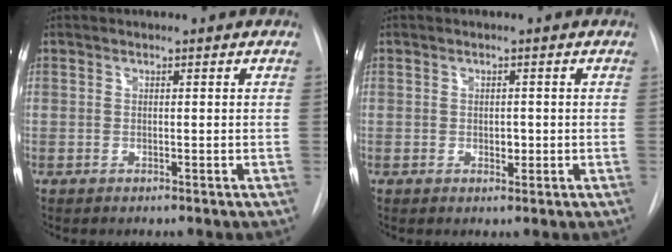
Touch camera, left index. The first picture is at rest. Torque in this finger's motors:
{"motor_torque": [0.07, 0.03, 0.04, 0.01]}